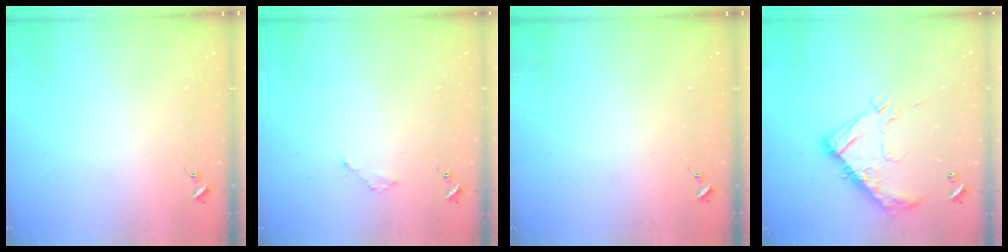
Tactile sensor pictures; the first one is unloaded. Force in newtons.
{"total": 2.0, "press": 2.0, "slide": 0.3}
{"total": 0.0}
{"total": 17.2, "press": 17.2, "slide": 1.2}